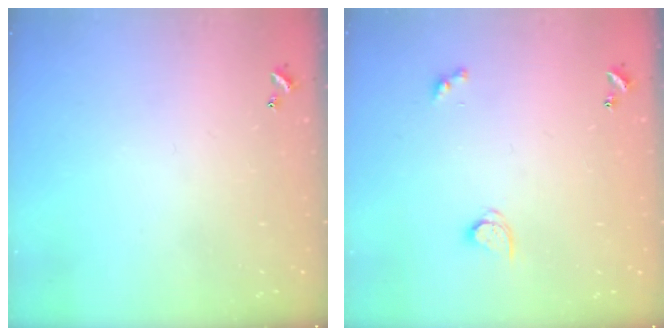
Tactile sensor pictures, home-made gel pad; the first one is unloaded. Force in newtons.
{"total": 2.9, "press": 2.9, "slide": 0.3}